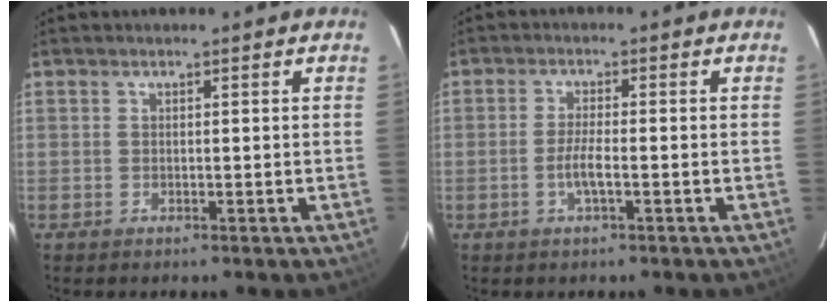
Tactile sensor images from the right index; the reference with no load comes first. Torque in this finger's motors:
{"motor_torque": [0.71, -0.31, 0.27, 0.09]}